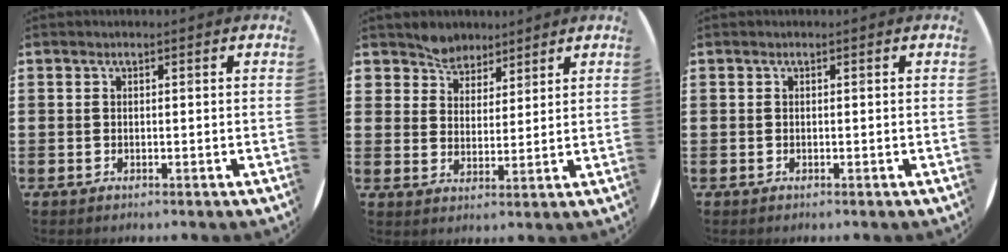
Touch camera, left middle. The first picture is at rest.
{"total": 4.4, "force": [4.0, 1.8, -0.5], "torque": [-0.010, -0.009, 0.077]}
{"total": 0.0}